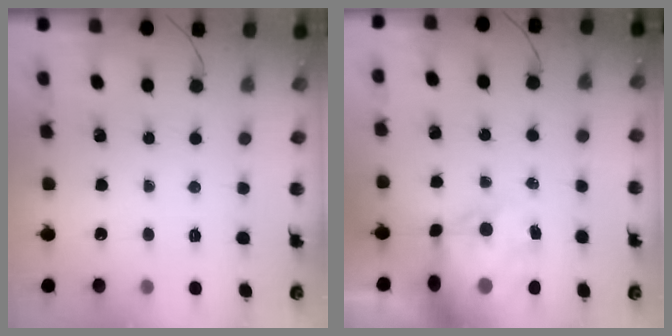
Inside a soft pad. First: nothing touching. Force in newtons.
{"total": 12.0, "press": 11.5, "slide": 3.4}